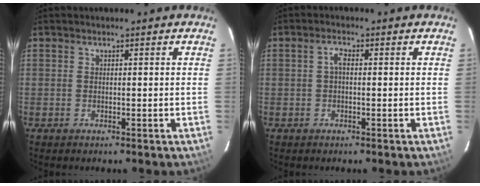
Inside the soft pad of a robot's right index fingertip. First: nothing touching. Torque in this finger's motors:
{"motor_torque": [0.46, 0.09, 0.15, 0.04]}